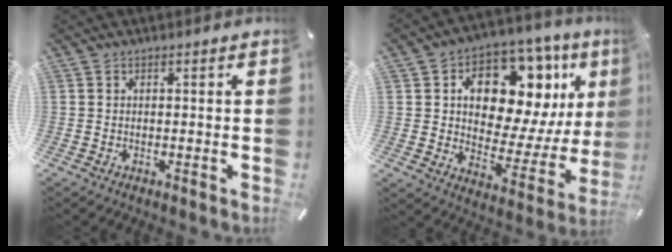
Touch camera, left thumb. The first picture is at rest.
{"total": 15.4, "force": [7.4, 10.0, 9.0], "torque": [-0.128, -0.054, 0.133]}